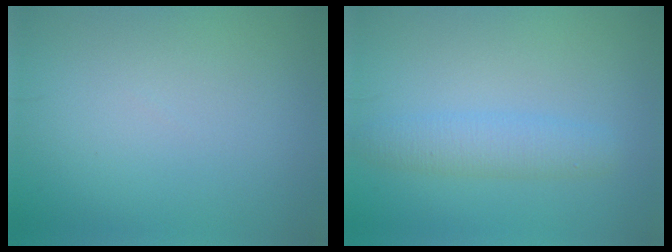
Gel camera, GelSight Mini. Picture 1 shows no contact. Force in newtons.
{"total": 2.7, "press": 2.7, "slide": 0.2}